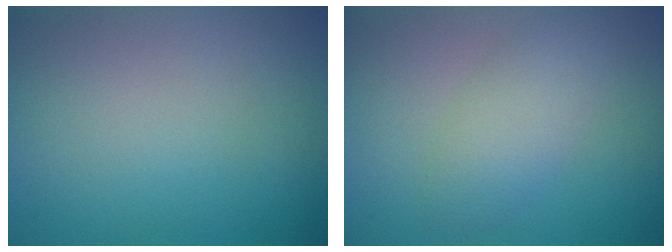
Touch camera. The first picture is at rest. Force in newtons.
{"total": 3.2, "press": 3.2, "slide": 0.1}